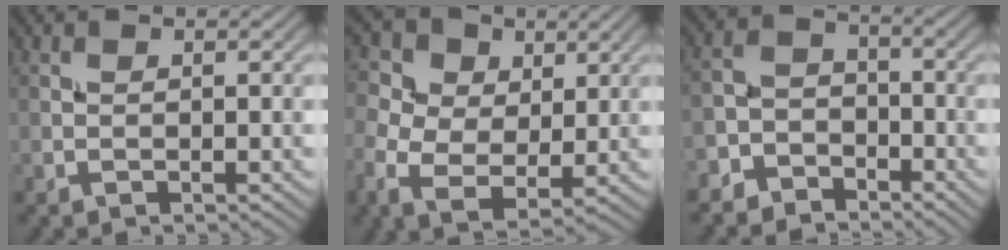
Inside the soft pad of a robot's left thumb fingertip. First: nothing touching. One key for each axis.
{"total": 8.7, "fx": 1.3, "fy": 6.6, "fz": 5.6, "tx": -0.152, "ty": 0.003, "tz": 0.017}
{"total": 5.3, "fx": -4.0, "fy": 3.2, "fz": 1.1, "tx": -0.019, "ty": 0.006, "tz": -0.091}